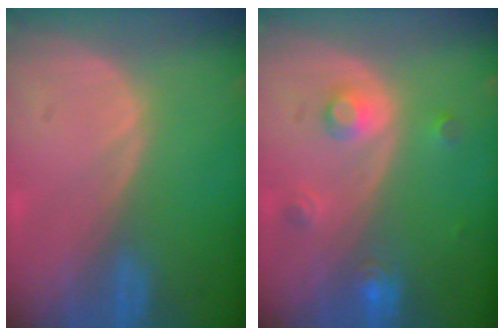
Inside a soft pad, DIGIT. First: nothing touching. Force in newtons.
{"total": 3.5, "press": 3.2, "slide": 1.5}